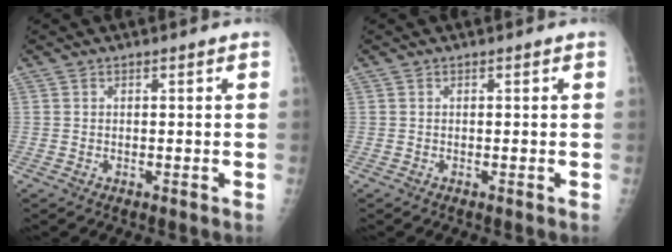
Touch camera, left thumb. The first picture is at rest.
{"total": 0.0}